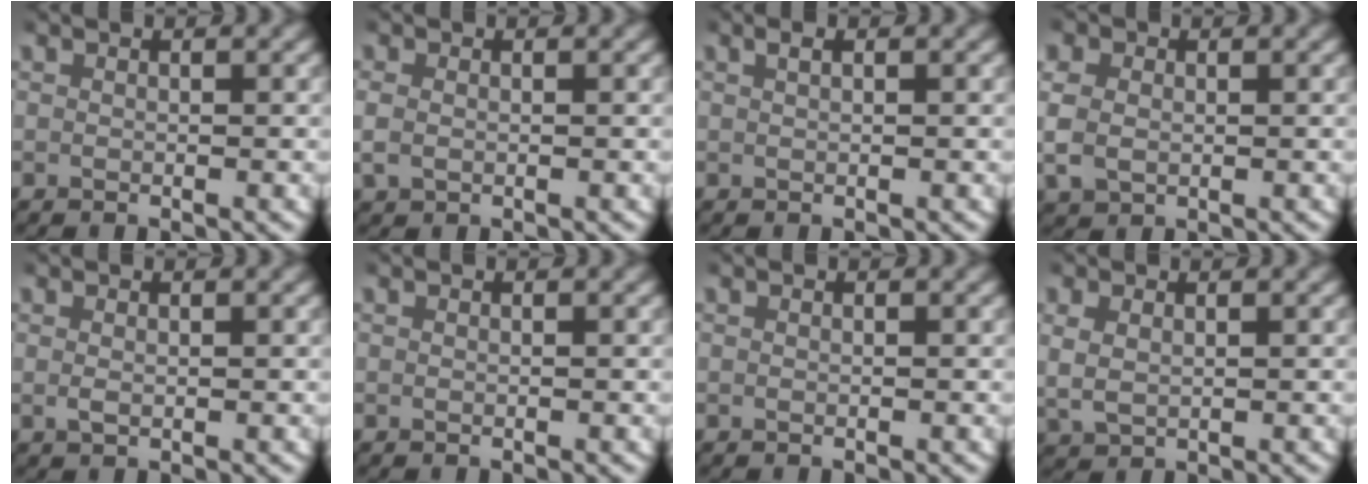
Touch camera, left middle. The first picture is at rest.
{"total": 2.0, "force": [0.1, 1.6, 1.1], "torque": [-0.039, -0.003, 0.007]}
{"total": 0.9, "force": [0.4, 0.2, 0.7], "torque": [-0.008, 0.005, 0.008]}
{"total": 5.0, "force": [0.5, 4.4, 2.5], "torque": [-0.078, -0.005, 0.011]}
{"total": 0.6, "force": [0.1, 0.2, 0.6], "torque": [-0.015, -0.003, 0.007]}
{"total": 0.0}
{"total": 0.0}
{"total": 3.1, "force": [0.7, 2.6, 1.6], "torque": [-0.049, -0.004, 0.021]}